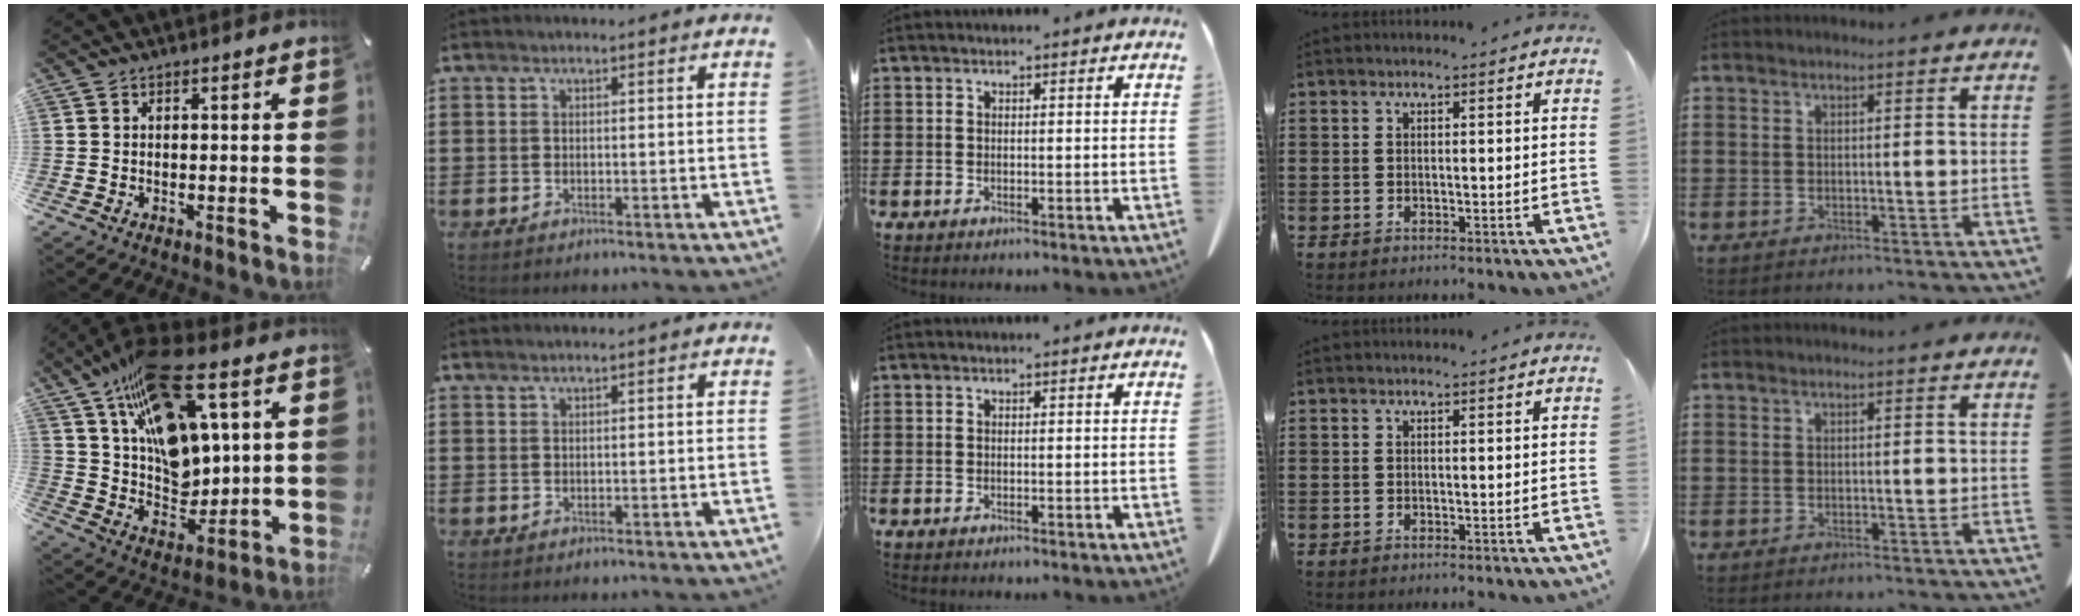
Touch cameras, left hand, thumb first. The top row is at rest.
{"thumb": {"total": 20.8, "force": [10.4, 11.6, 13.8], "torque": [-0.239, -0.064, 0.185]}, "index": {"total": 0.9, "force": [0.8, -0.1, 0.4], "torque": [-0.007, -0.001, 0.015]}}